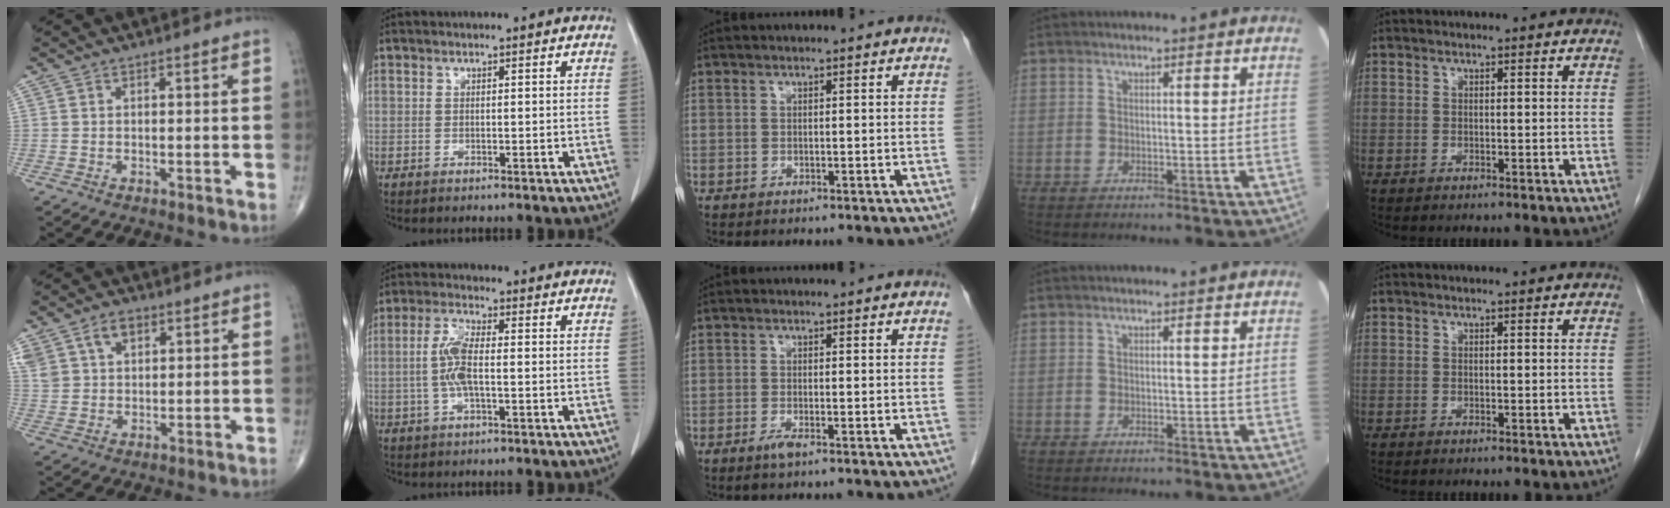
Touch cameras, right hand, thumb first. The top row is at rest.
{"thumb": {"total": 8.6, "force": [4.3, 5.9, 4.7], "torque": [-0.085, -0.002, 0.086]}, "index": {"total": 5.6, "force": [-0.5, 1.2, 5.5], "torque": [-0.124, 0.004, -0.014]}, "middle": {"total": 1.5, "force": [-1.0, 0.1, 1.1], "torque": [-0.026, -0.003, -0.019]}}